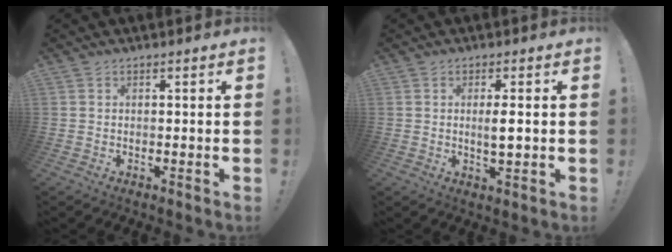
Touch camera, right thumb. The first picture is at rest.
{"total": 3.8, "force": [0.1, 0.9, 3.7], "torque": [-0.054, -0.007, -0.002]}